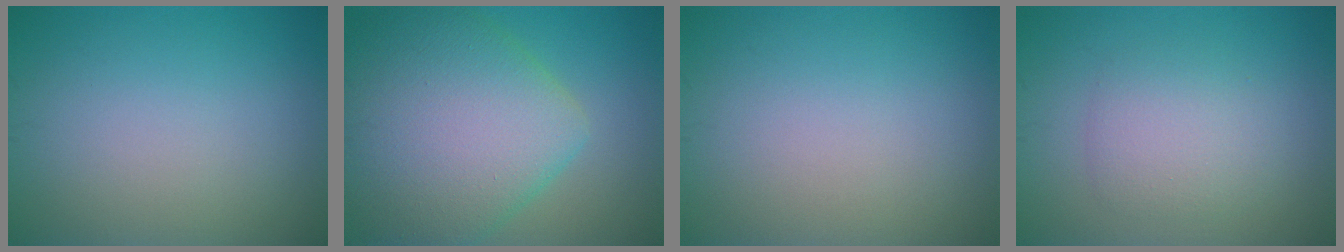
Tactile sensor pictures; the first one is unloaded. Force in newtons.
{"total": 11.1, "press": 11.1, "slide": 0.4}
{"total": 0.0}
{"total": 2.9, "press": 2.9, "slide": 0.2}